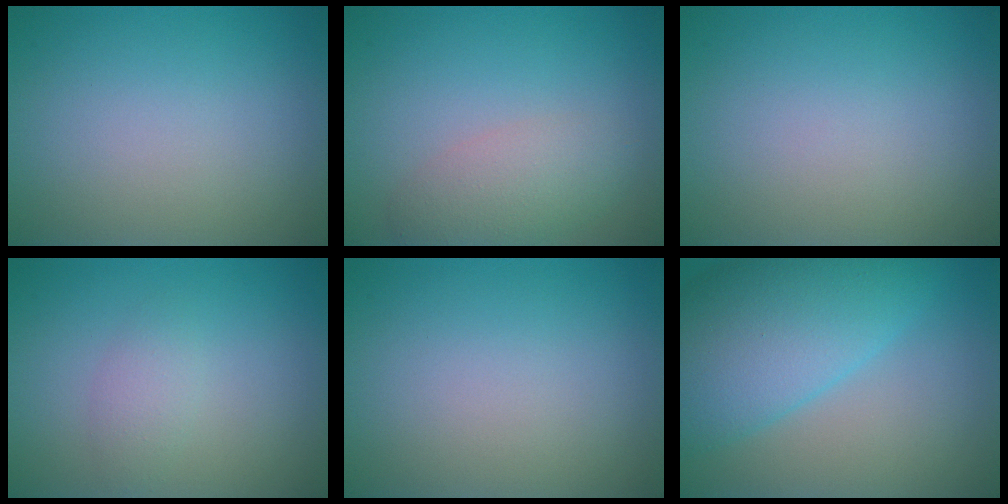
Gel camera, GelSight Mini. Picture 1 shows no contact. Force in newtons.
{"total": 3.4, "press": 3.4, "slide": 0.3}
{"total": 0.0}
{"total": 1.5, "press": 1.5, "slide": 0.1}
{"total": 0.0}
{"total": 9.8, "press": 9.8, "slide": 0.4}